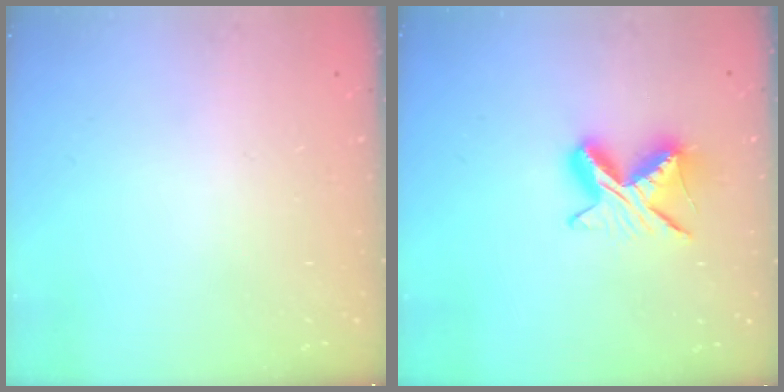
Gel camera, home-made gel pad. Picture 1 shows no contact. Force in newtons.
{"total": 9.3, "press": 9.3, "slide": 0.8}